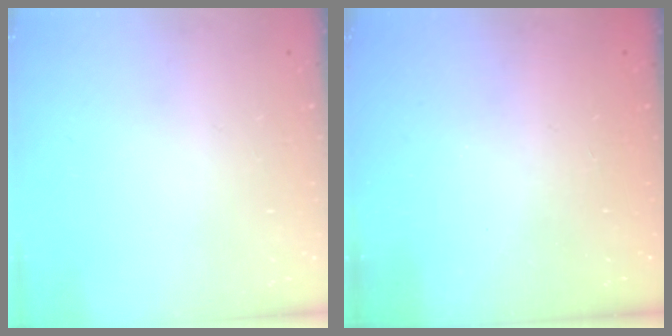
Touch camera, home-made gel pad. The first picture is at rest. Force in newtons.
{"total": 2.5, "press": 2.4, "slide": 0.8}